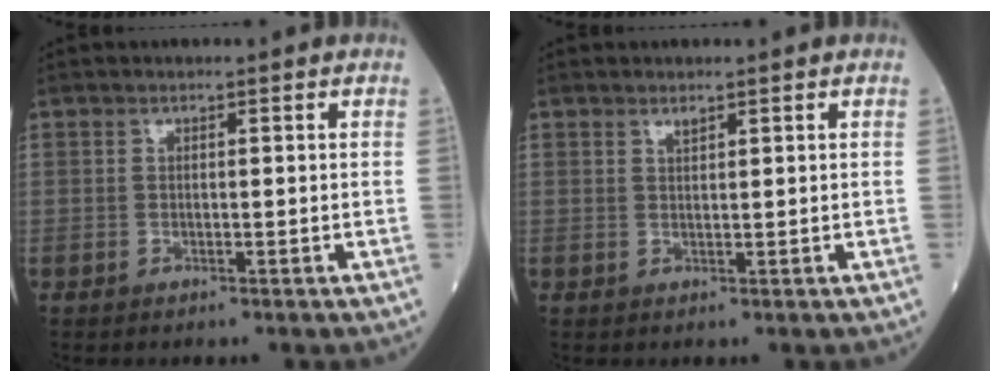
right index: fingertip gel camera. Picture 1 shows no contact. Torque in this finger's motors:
{"motor_torque": [-0.05, 0.02, -0.02, 0.01]}